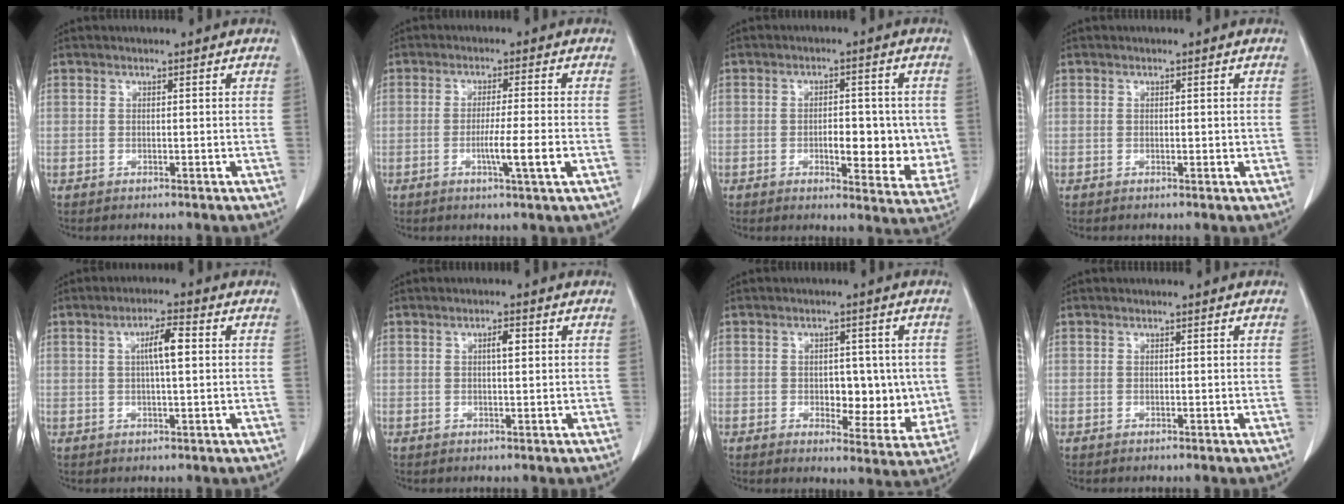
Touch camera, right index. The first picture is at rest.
{"total": 5.5, "force": [-1.6, -0.7, 5.2], "torque": [-0.086, -0.010, -0.025]}
{"total": 9.2, "force": [-0.8, 3.9, 8.3], "torque": [-0.095, -0.006, -0.001]}
{"total": 0.7, "force": [0.0, 0.5, 0.6], "torque": [-0.005, 0.000, 0.004]}
{"total": 4.4, "force": [0.8, 0.5, 4.3], "torque": [-0.076, 0.007, 0.011]}
{"total": 2.2, "force": [0.5, 0.6, 2.1], "torque": [-0.035, 0.003, 0.008]}
{"total": 8.0, "force": [-0.2, 4.4, 6.7], "torque": [-0.069, 0.000, 0.008]}
{"total": 0.0}